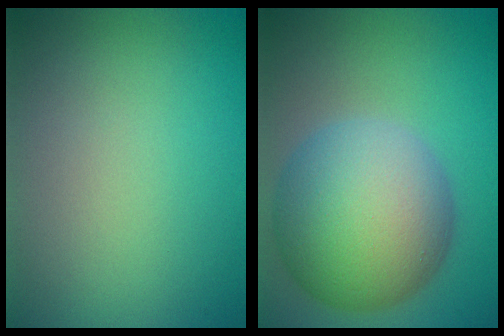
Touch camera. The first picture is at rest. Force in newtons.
{"total": 11.7, "press": 11.7, "slide": 0.3}